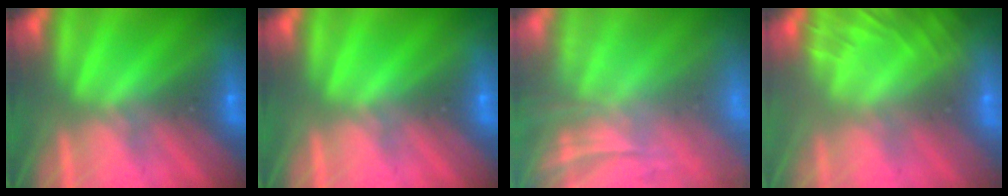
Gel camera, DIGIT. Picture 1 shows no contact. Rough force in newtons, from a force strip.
{"total": 0.0}
{"total": 8.2}
{"total": 8.5}